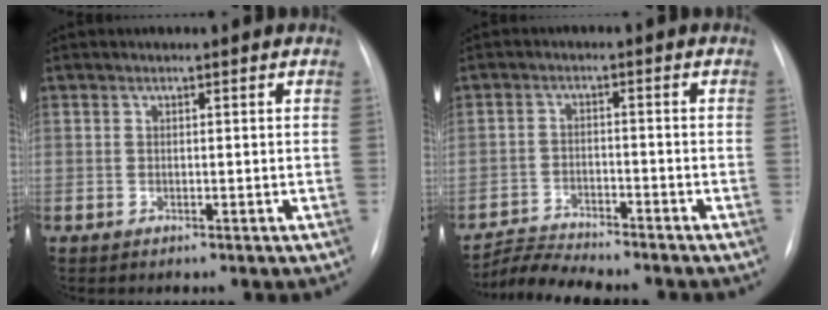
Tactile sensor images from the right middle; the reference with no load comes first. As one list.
[{"total": 5.4, "force": [-5.4, -0.4, 0.3], "torque": [-0.011, -0.009, -0.094]}]